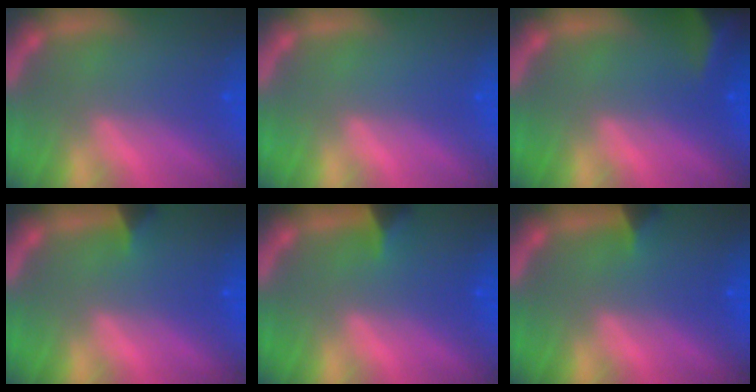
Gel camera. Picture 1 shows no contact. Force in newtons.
{"total": 0.0}
{"total": 6.0}
{"total": 1.4}
{"total": 1.9}
{"total": 1.4}